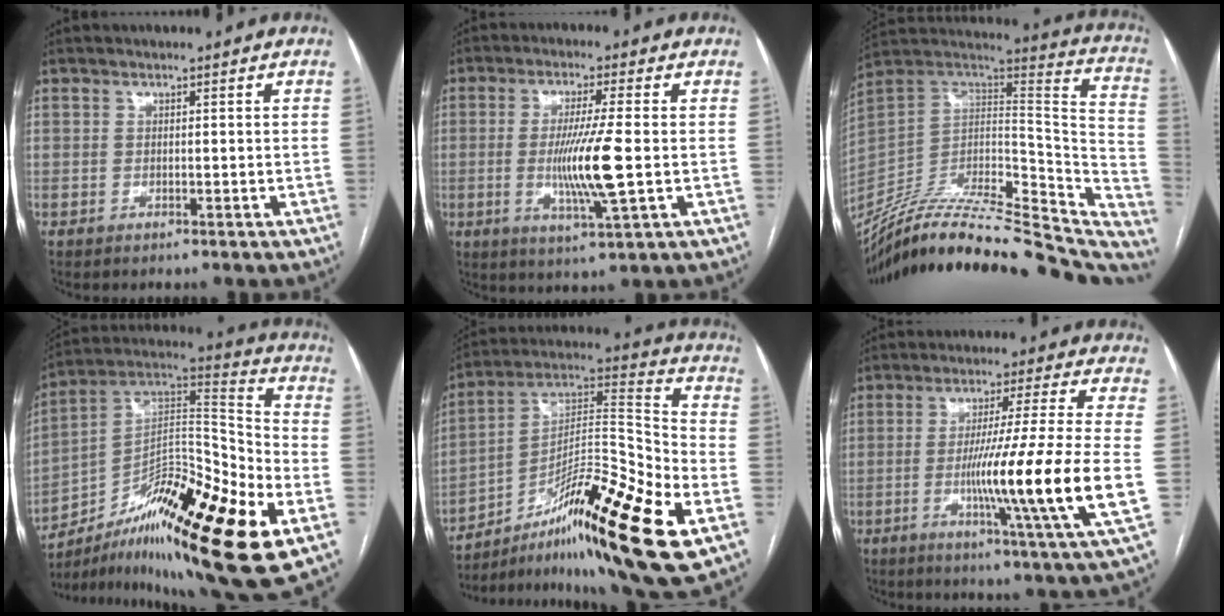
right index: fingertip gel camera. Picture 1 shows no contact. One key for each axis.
{"total": 9.6, "fx": -1.0, "fy": -0.2, "fz": 9.6, "tx": -0.183, "ty": -0.017, "tz": -0.021}
{"total": 39.0, "fx": -33.9, "fy": 8.4, "fz": 17.2, "tx": -0.210, "ty": -0.029, "tz": -0.482}
{"total": 26.2, "fx": -12.3, "fy": 4.4, "fz": 22.7, "tx": -0.342, "ty": 0.009, "tz": -0.195}
{"total": 24.2, "fx": -11.2, "fy": 2.1, "fz": 21.4, "tx": -0.332, "ty": -0.001, "tz": -0.180}
{"total": 17.5, "fx": -3.2, "fy": -2.4, "fz": 17.0, "tx": -0.289, "ty": -0.026, "tz": -0.060}